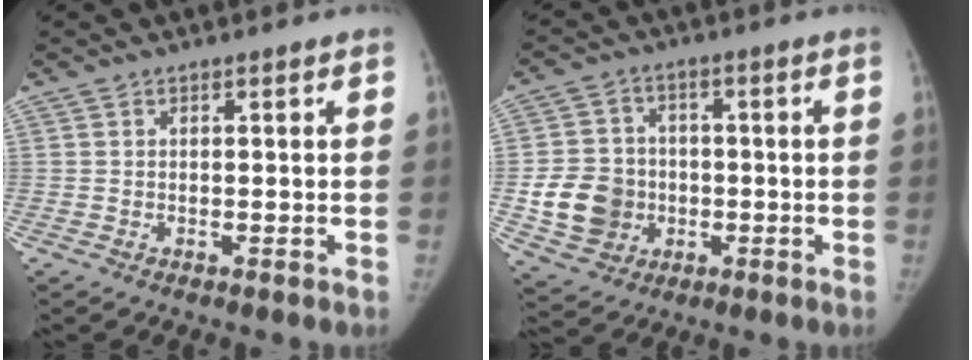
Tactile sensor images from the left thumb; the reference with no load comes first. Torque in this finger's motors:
{"motor_torque": [-0.06, 0.09, 0.48, -0.42, 0.04]}